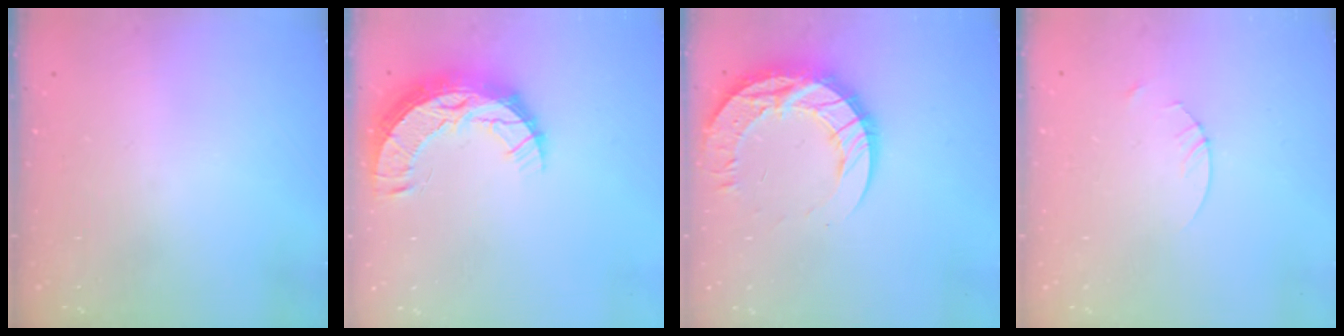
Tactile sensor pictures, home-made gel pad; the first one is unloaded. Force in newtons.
{"total": 13.0, "press": 13.0, "slide": 0.9}
{"total": 16.8, "press": 16.7, "slide": 1.7}
{"total": 1.4, "press": 1.4, "slide": 0.2}